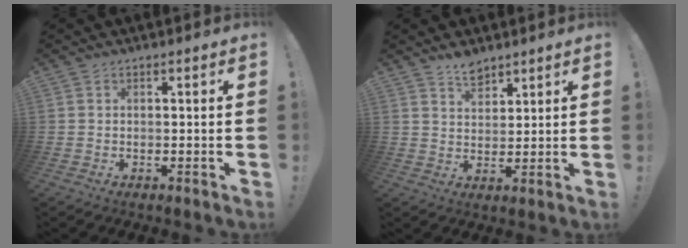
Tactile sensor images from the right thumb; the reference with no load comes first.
{"total": 5.5, "force": [4.6, 2.4, 1.7], "torque": [-0.020, -0.031, 0.083]}